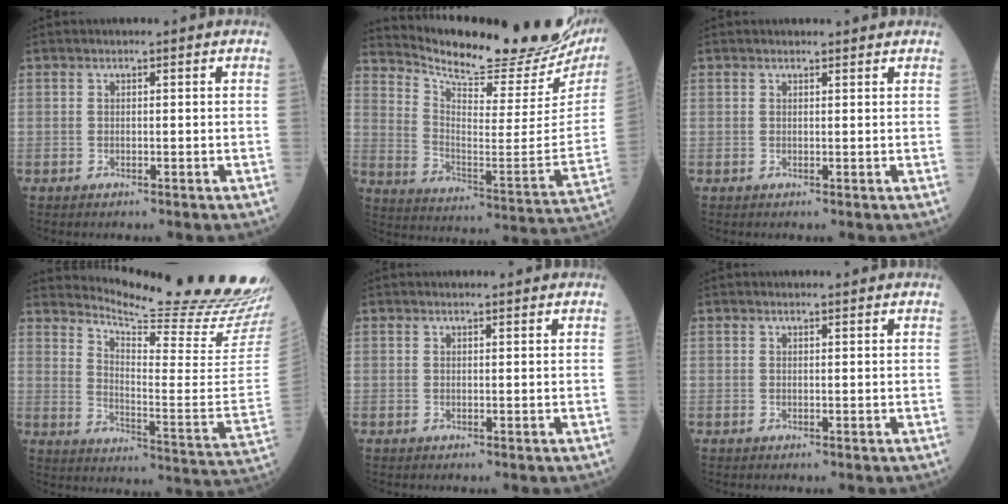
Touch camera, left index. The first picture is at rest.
{"total": 25.5, "force": [23.4, 3.2, 9.6], "torque": [-0.167, -0.096, 0.317]}
{"total": 2.0, "force": [1.9, 0.4, 0.3], "torque": [-0.010, 0.007, 0.021]}
{"total": 22.5, "force": [21.7, -1.2, 5.9], "torque": [-0.106, -0.141, 0.279]}
{"total": 2.2, "force": [2.2, 0.2, 0.4], "torque": [-0.011, 0.008, 0.025]}
{"total": 1.9, "force": [1.8, 0.2, 0.3], "torque": [-0.009, 0.007, 0.022]}